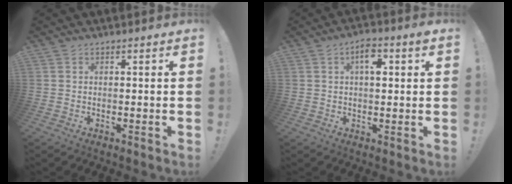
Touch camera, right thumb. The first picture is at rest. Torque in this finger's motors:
{"motor_torque": [-0.05, 0.05, 0.50, 0.10, 0.14]}